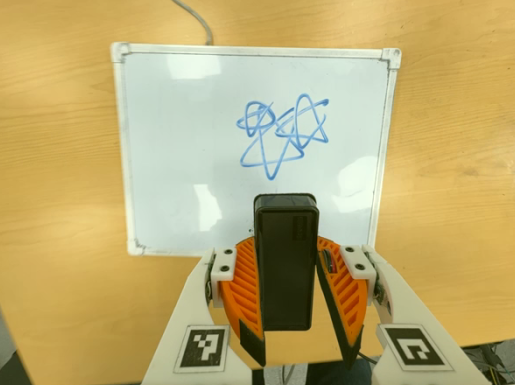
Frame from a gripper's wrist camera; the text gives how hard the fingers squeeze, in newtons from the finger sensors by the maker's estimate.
{"total": 5.5, "left": 4.8, "right": 6.2}